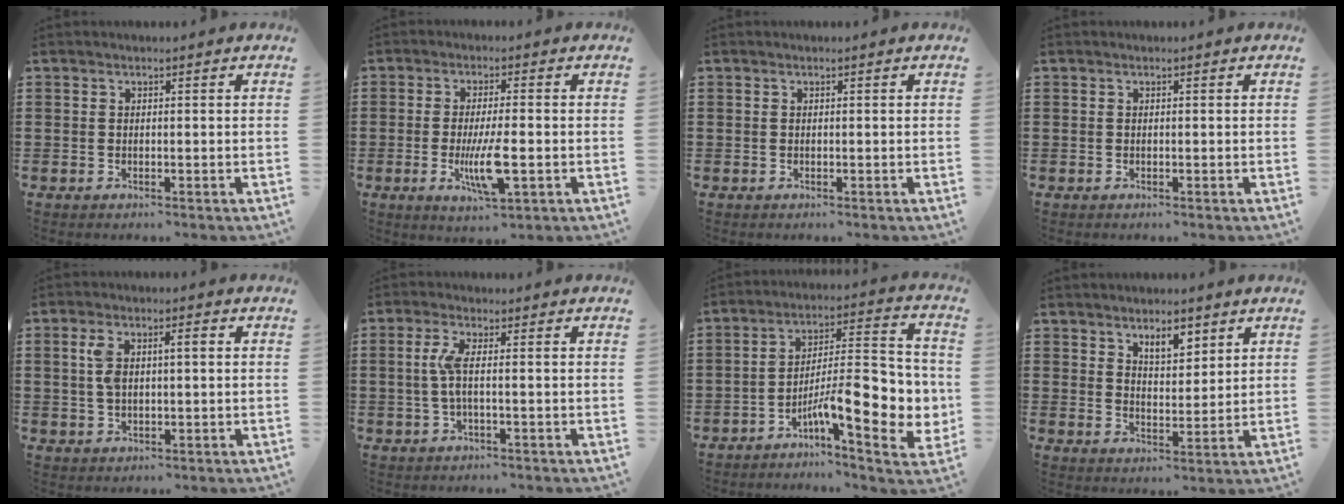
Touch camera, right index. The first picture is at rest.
{"total": 7.7, "force": [-1.9, 1.8, 7.3], "torque": [-0.147, -0.015, -0.034]}
{"total": 0.0}
{"total": 0.0}
{"total": 4.5, "force": [0.8, 1.8, 4.0], "torque": [-0.088, 0.008, 0.008]}
{"total": 3.8, "force": [-0.3, 0.3, 3.7], "torque": [-0.085, -0.006, -0.013]}
{"total": 13.3, "force": [-4.2, 4.1, 12.0], "torque": [-0.190, -0.020, -0.077]}
{"total": 4.4, "force": [3.1, 1.9, 2.4], "torque": [-0.038, 0.000, 0.053]}